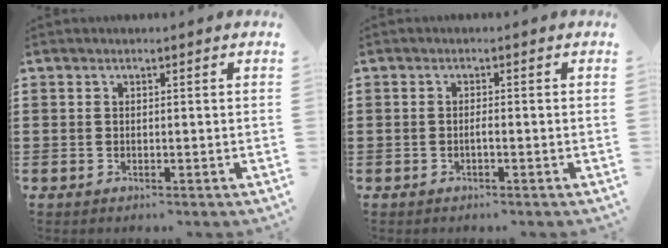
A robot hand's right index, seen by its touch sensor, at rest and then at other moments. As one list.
[{"total": 0.9, "force": [-0.4, 0.0, 0.8], "torque": [-0.015, -0.004, -0.007]}]